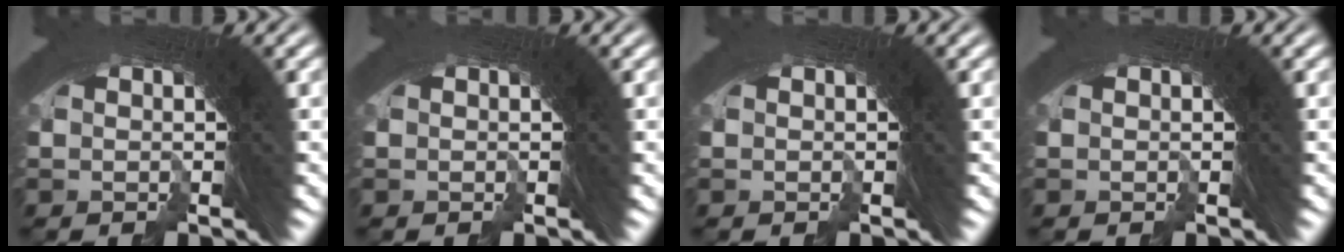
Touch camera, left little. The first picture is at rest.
{"total": 0.0}
{"total": 0.0}
{"total": 0.0}